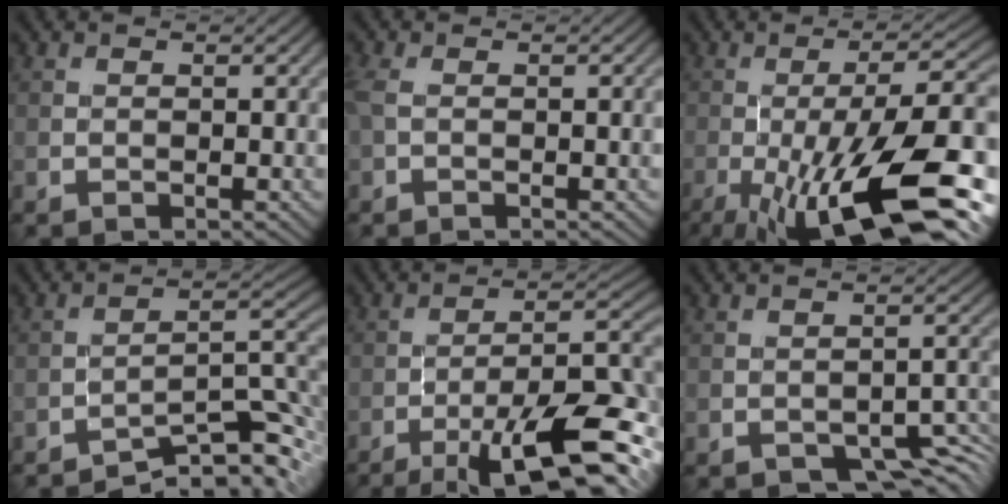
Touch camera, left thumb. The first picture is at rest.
{"total": 3.8, "force": [-0.4, 1.5, 3.5], "torque": [-0.072, -0.002, -0.013]}
{"total": 17.2, "force": [-6.3, 4.4, 15.4], "torque": [-0.226, 0.009, -0.104]}
{"total": 9.9, "force": [-7.5, 1.8, 6.1], "torque": [-0.088, 0.011, -0.122]}
{"total": 16.0, "force": [-9.2, 3.6, 12.5], "torque": [-0.196, 0.010, -0.152]}
{"total": 5.8, "force": [-3.7, 2.6, 3.6], "torque": [-0.039, -0.007, -0.050]}